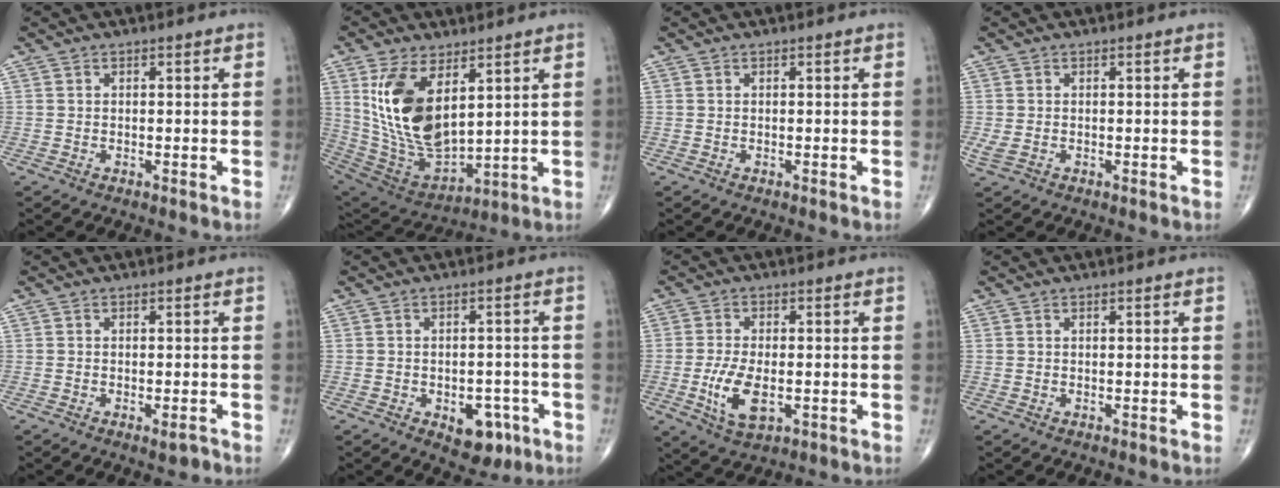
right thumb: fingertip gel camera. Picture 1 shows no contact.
{"total": 17.7, "force": [5.9, 8.9, 14.1], "torque": [-0.258, -0.028, 0.136]}
{"total": 0.0}
{"total": 1.7, "force": [-0.2, 1.1, 1.3], "torque": [-0.040, 0.004, -0.001]}
{"total": 1.9, "force": [-1.1, 0.6, 1.4], "torque": [-0.016, 0.000, -0.015]}
{"total": 7.2, "force": [-3.2, 4.4, 4.7], "torque": [-0.030, 0.020, -0.033]}
{"total": 7.8, "force": [-1.9, 3.8, 6.5], "torque": [-0.128, -0.004, -0.029]}
{"total": 0.0}